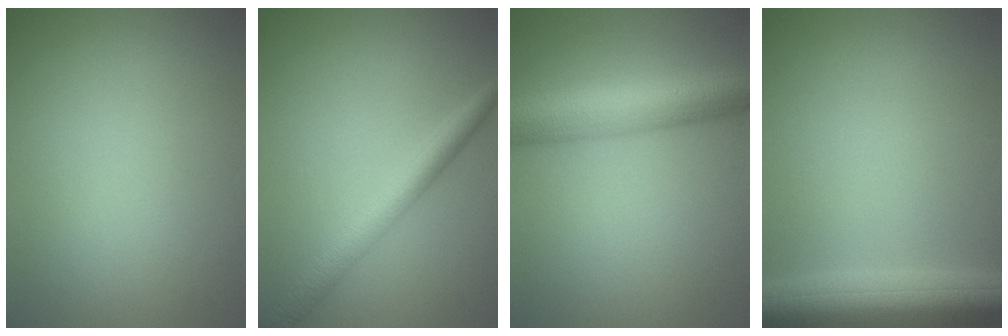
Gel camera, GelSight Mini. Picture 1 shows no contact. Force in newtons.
{"total": 3.7, "press": 3.7, "slide": 0.1}
{"total": 7.1, "press": 7.1, "slide": 0.2}
{"total": 7.5, "press": 7.4, "slide": 0.4}